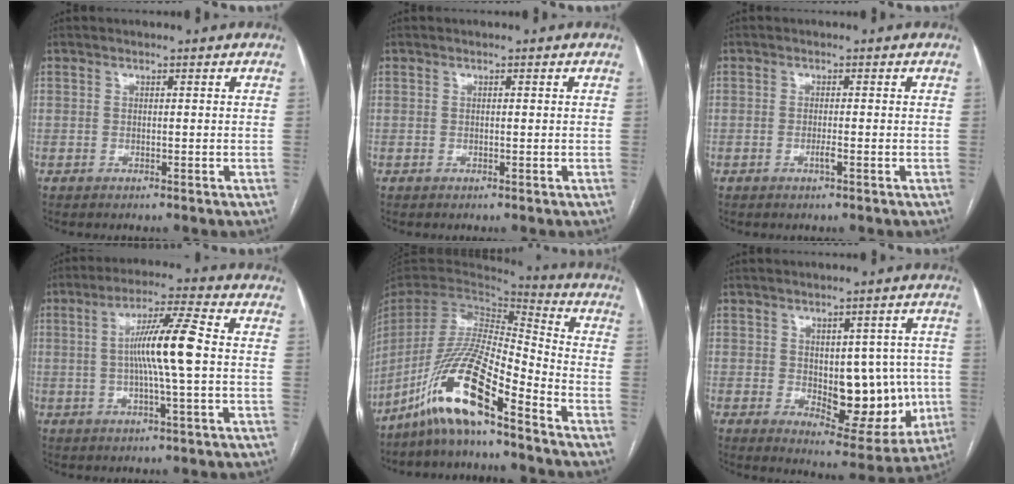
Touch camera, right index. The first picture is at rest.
{"total": 0.0}
{"total": 1.3, "force": [-0.5, 0.0, 1.2], "torque": [-0.026, -0.002, -0.010]}
{"total": 9.6, "force": [0.1, -0.4, 9.6], "torque": [-0.176, 0.007, -0.002]}
{"total": 15.1, "force": [-10.2, 1.6, 11.0], "torque": [-0.221, -0.012, -0.196]}
{"total": 12.6, "force": [-0.9, 6.4, 10.8], "torque": [-0.124, 0.003, 0.008]}